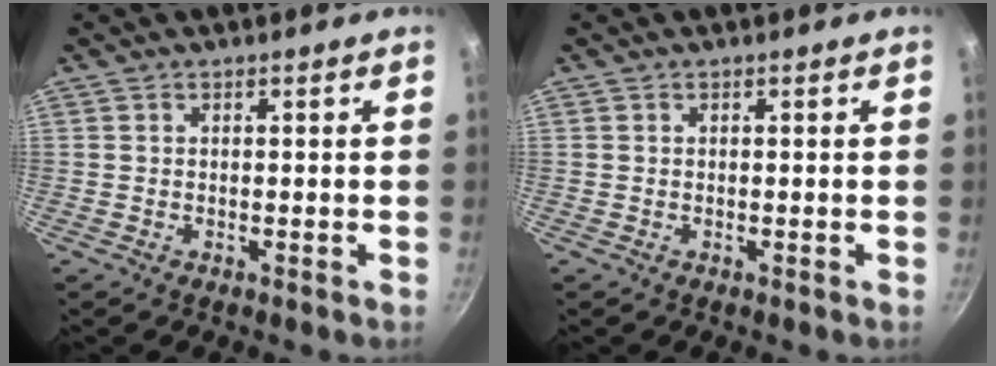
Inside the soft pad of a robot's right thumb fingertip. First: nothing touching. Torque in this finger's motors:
{"motor_torque": [-0.22, 0.02, 0.02, -0.23, 0.02]}